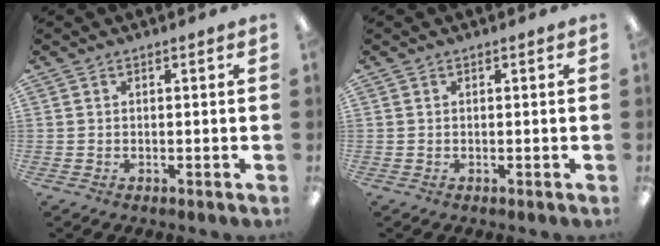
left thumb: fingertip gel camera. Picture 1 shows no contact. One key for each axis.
{"total": 0.0}